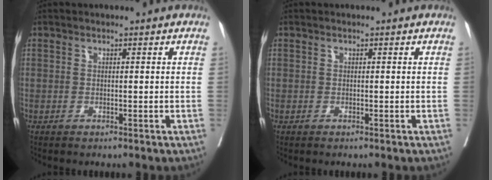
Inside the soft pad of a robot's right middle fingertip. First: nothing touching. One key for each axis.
{"total": 0.0}